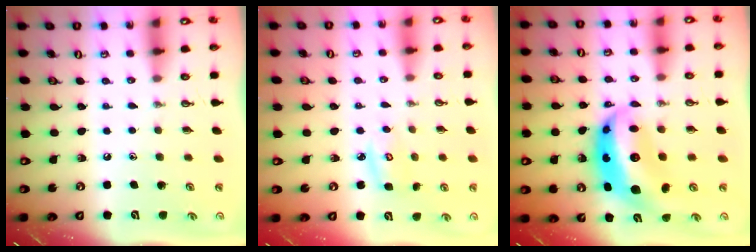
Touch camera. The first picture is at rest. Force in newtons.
{"total": 5.1, "press": 5.1, "slide": 0.2}
{"total": 13.4, "press": 13.3, "slide": 1.4}